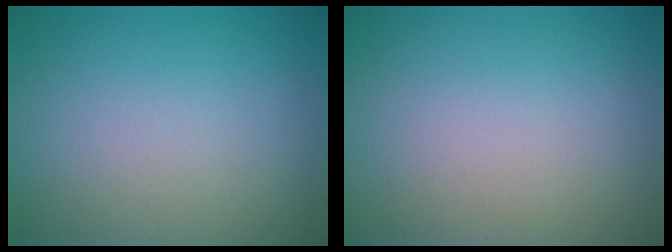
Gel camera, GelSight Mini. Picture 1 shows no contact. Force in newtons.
{"total": 0.0}